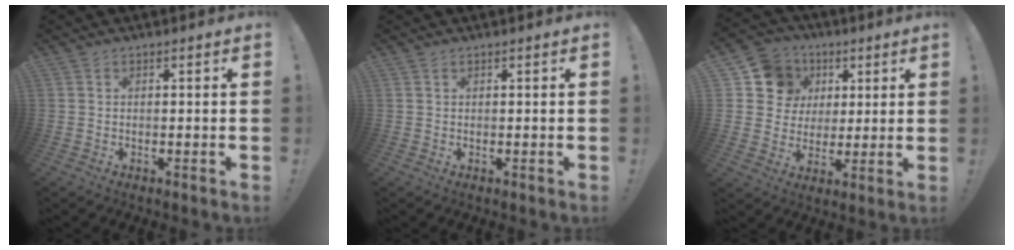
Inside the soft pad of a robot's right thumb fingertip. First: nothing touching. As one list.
[{"total": 0.0}, {"total": 12.0, "force": [4.2, 10.8, 3.1], "torque": [-0.037, -0.019, 0.095]}]